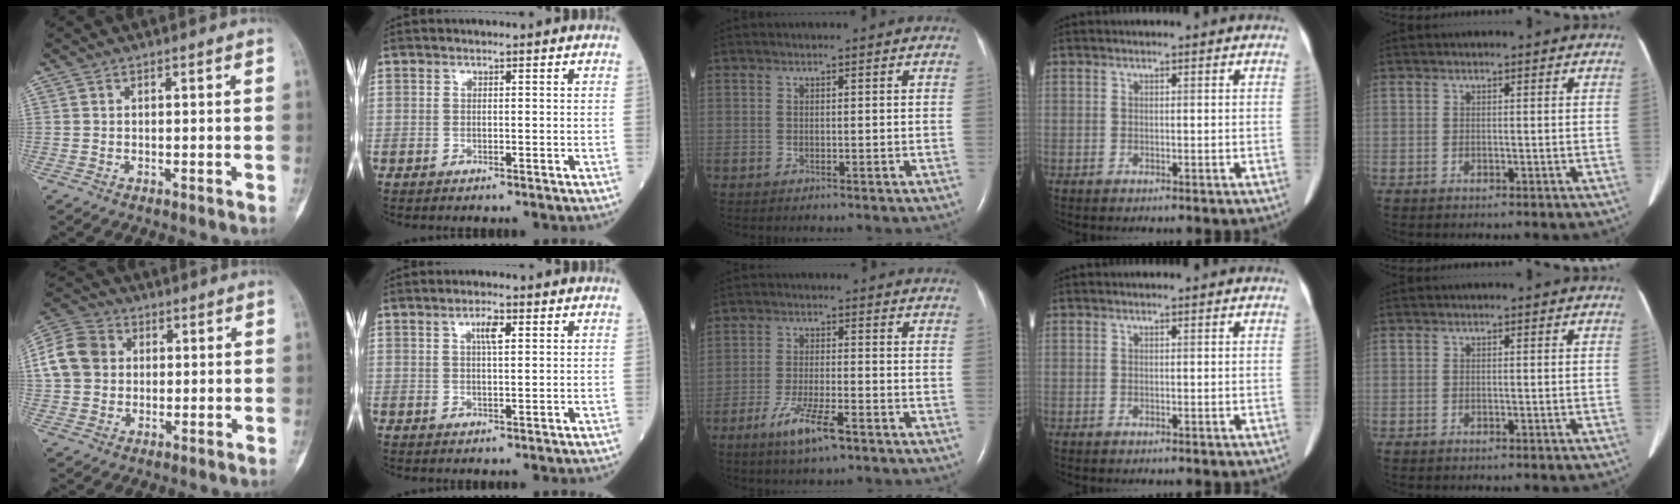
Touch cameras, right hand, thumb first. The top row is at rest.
{"thumb": {"total": 9.9, "force": [1.4, 8.4, 5.0], "torque": [-0.084, 0.016, 0.015]}, "index": {"total": 2.9, "force": [1.2, 0.6, 2.6], "torque": [-0.051, 0.002, 0.022]}, "middle": {"total": 7.3, "force": [-4.4, 1.1, 5.7], "torque": [-0.119, -0.013, -0.075]}}